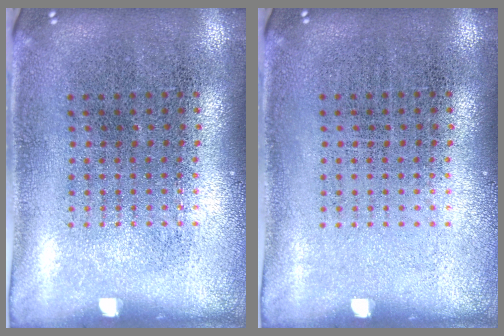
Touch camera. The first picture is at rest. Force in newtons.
{"total": 0.0}